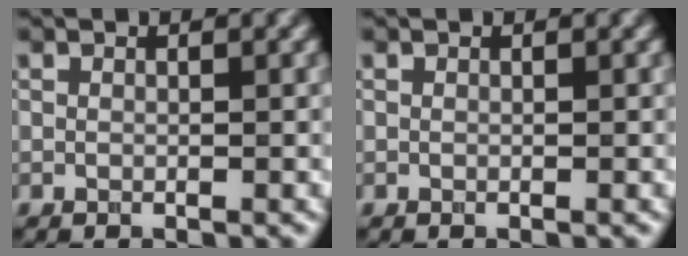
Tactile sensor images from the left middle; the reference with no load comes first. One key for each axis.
{"total": 0.0}